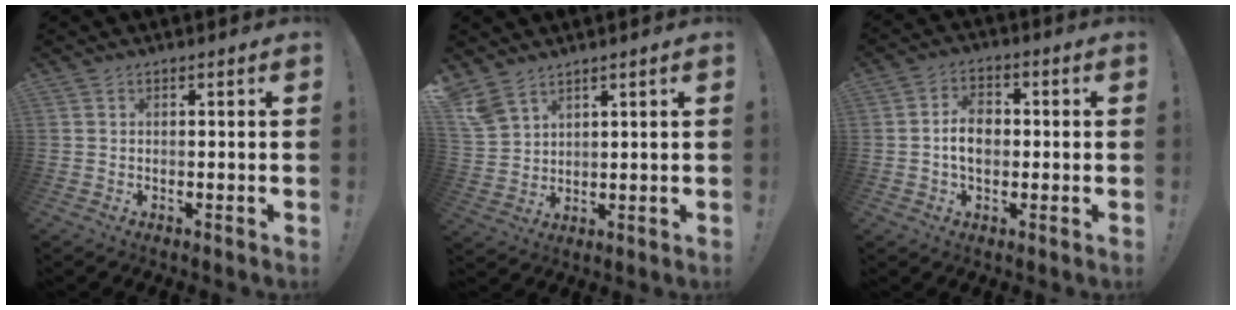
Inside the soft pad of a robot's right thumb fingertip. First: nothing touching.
{"total": 6.8, "force": [5.3, 3.5, 2.5], "torque": [-0.051, -0.024, 0.107]}
{"total": 7.9, "force": [-0.5, 5.4, 5.7], "torque": [-0.097, 0.009, -0.011]}